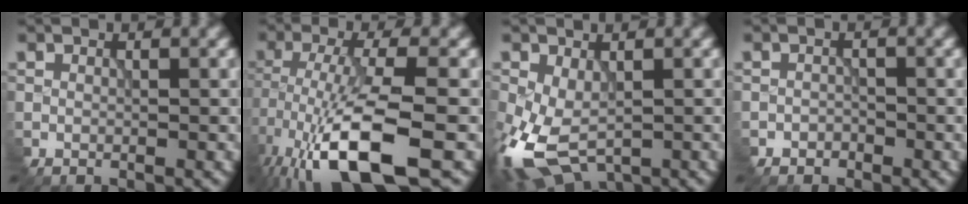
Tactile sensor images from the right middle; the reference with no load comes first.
{"total": 10.4, "force": [-5.6, 2.5, 8.4], "torque": [-0.159, -0.004, -0.099]}
{"total": 7.0, "force": [-2.6, 3.8, 5.3], "torque": [-0.136, -0.014, -0.043]}
{"total": 1.2, "force": [-0.9, 0.7, -0.2], "torque": [0.003, 0.000, -0.016]}